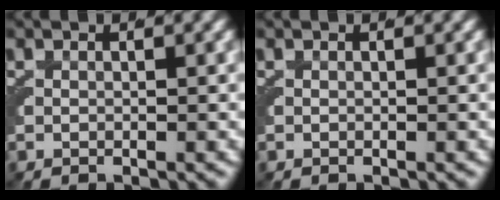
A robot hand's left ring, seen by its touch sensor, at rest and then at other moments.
{"total": 0.0}